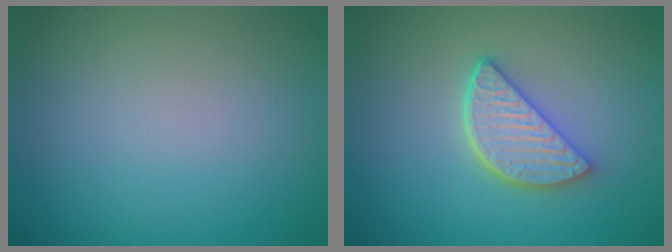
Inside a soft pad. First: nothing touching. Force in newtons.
{"total": 4.2, "press": 3.3, "slide": 2.5}